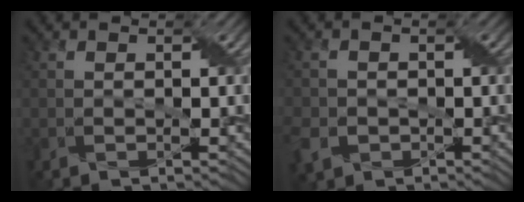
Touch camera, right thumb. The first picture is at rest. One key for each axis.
{"total": 4.1, "fx": -1.5, "fy": 3.5, "fz": 1.7, "tx": -0.052, "ty": -0.011, "tz": -0.036}